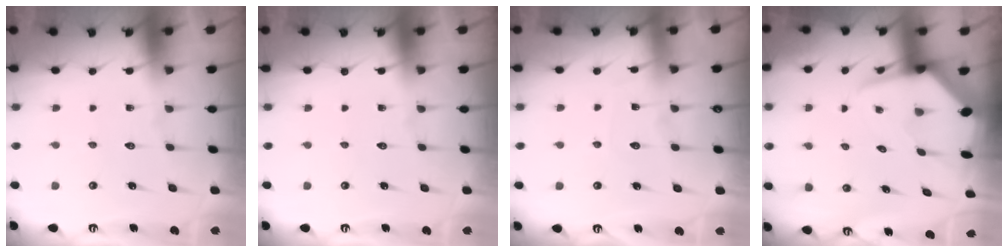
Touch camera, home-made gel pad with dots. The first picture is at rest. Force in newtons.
{"total": 0.0}
{"total": 5.1, "press": 5.0, "slide": 0.7}
{"total": 6.1, "press": 6.0, "slide": 0.8}